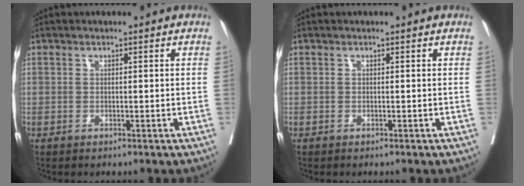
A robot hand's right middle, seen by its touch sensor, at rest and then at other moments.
{"total": 0.0}